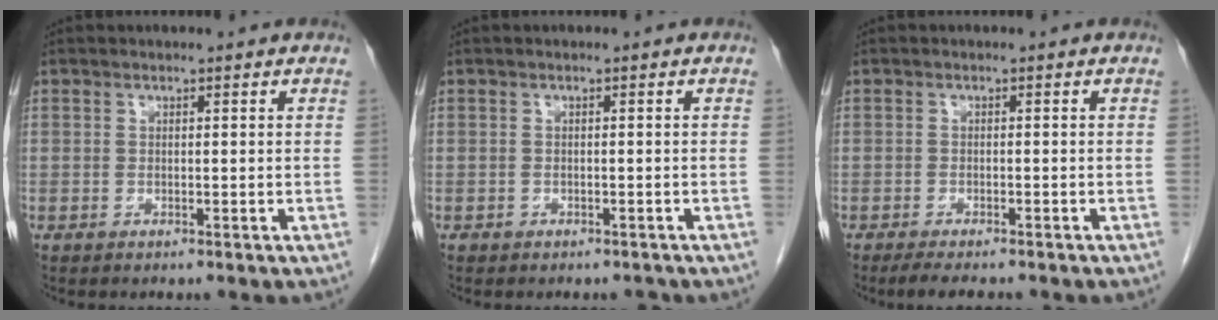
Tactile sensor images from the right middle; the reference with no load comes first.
{"total": 1.3, "force": [-1.1, 0.8, 0.1], "torque": [0.000, 0.003, -0.016]}
{"total": 5.2, "force": [-4.3, 1.1, 2.7], "torque": [-0.040, -0.010, -0.062]}